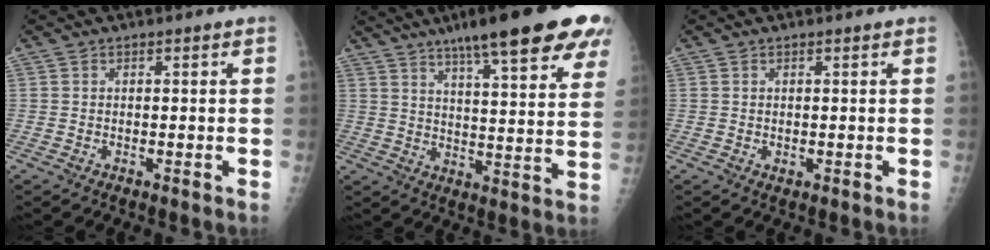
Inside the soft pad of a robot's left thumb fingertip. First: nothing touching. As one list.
[{"total": 24.1, "force": [15.8, 4.5, 17.6], "torque": [-0.232, -0.035, 0.214]}, {"total": 0.8, "force": [0.3, 0.5, 0.6], "torque": [-0.009, -0.003, 0.006]}]